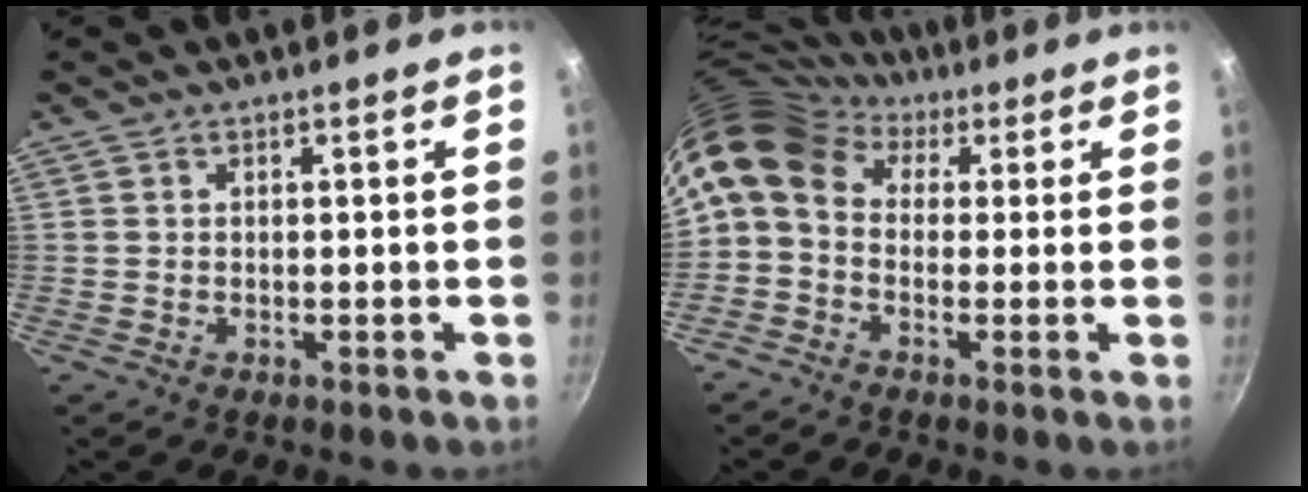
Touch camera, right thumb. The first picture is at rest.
{"total": 10.3, "force": [2.9, 7.6, 6.3], "torque": [-0.112, 0.026, 0.028]}